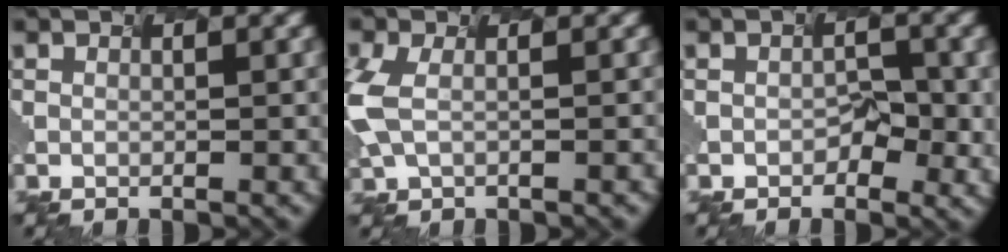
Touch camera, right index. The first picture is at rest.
{"total": 4.2, "force": [-0.7, 2.2, 3.5], "torque": [-0.100, 0.000, -0.006]}
{"total": 1.5, "force": [-0.8, 1.0, 0.8], "torque": [-0.018, -0.005, -0.003]}